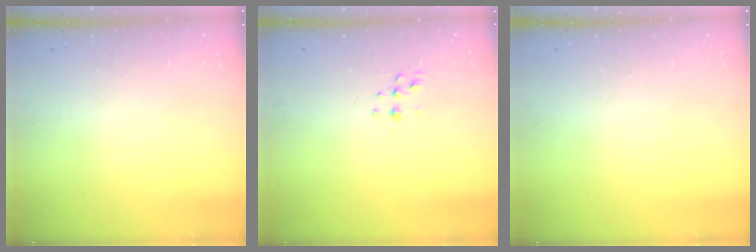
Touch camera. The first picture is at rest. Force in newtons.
{"total": 4.9, "press": 4.8, "slide": 1.0}
{"total": 0.0}